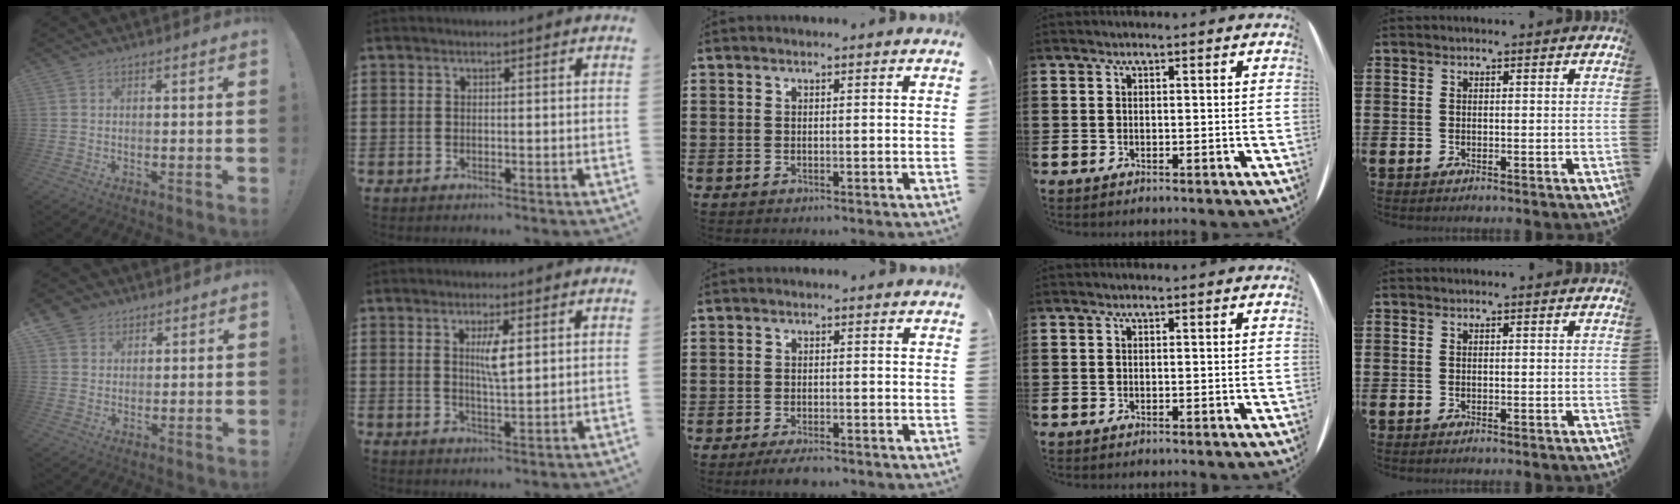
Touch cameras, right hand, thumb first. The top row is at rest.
{"thumb": {"total": 4.9, "force": [3.1, 3.8, 0.8], "torque": [-0.012, -0.014, 0.060]}, "index": {"total": 3.7, "force": [1.1, 0.8, 3.4], "torque": [-0.062, 0.002, 0.014]}, "middle": {"total": 2.2, "force": [-1.9, 0.3, 0.9], "torque": [-0.018, 0.001, -0.037]}}